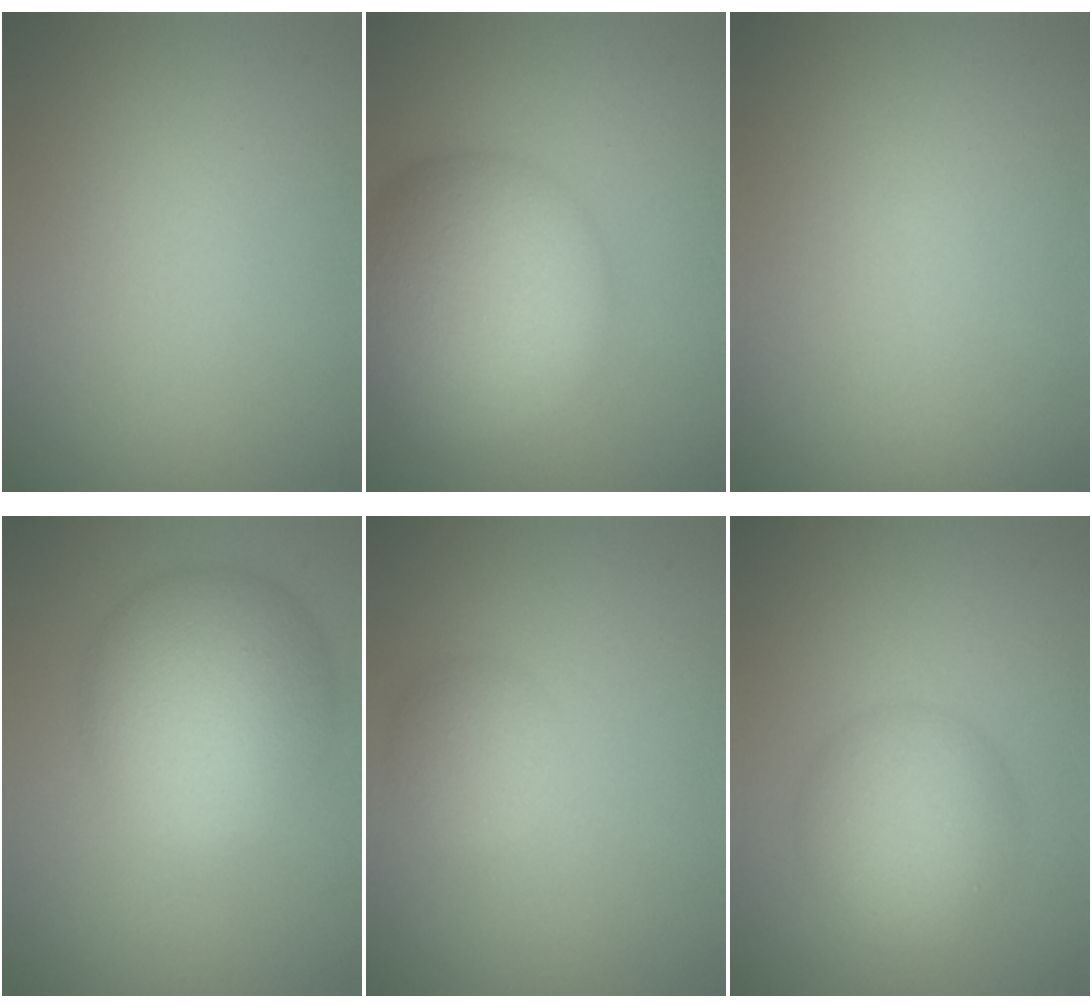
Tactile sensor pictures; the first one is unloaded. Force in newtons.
{"total": 12.0, "press": 12.0, "slide": 0.5}
{"total": 0.0}
{"total": 9.3, "press": 9.3, "slide": 0.2}
{"total": 2.3, "press": 2.3, "slide": 0.1}
{"total": 5.6, "press": 5.6, "slide": 0.0}